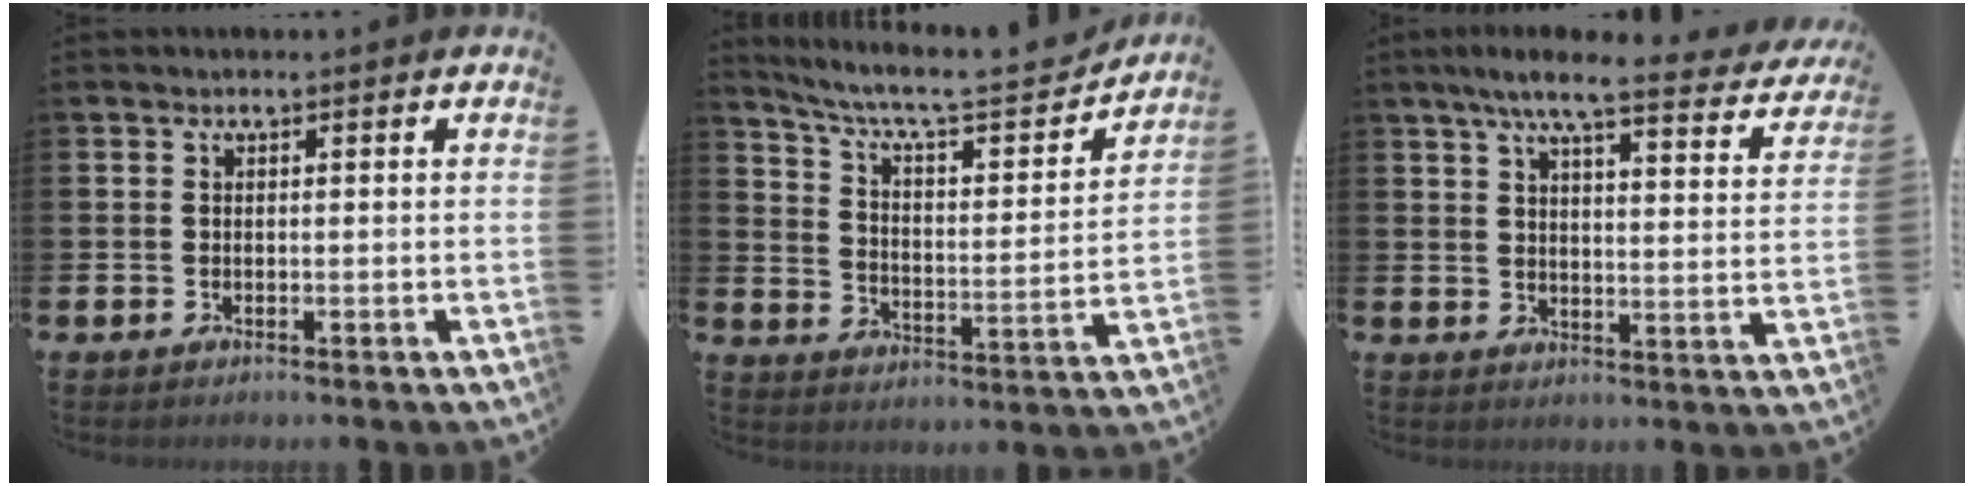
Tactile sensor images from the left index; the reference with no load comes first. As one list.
[{"total": 8.0, "force": [7.1, 1.7, 3.5], "torque": [-0.091, -0.052, 0.113]}, {"total": 7.4, "force": [6.3, 0.8, 3.8], "torque": [-0.080, -0.033, 0.103]}]